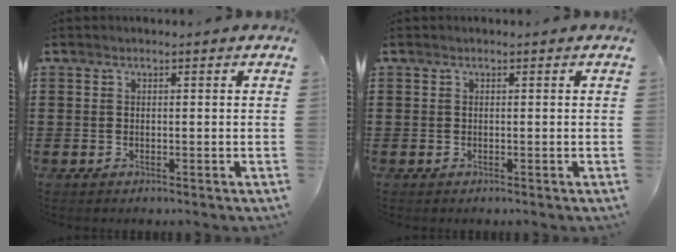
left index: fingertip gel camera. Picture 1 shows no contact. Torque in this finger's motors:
{"motor_torque": [0.00, 0.00, 0.00, -0.01]}